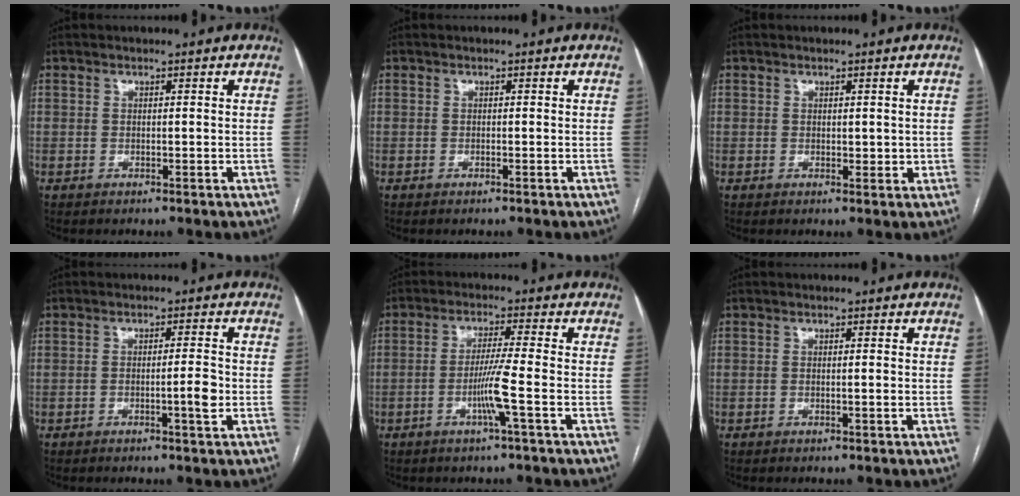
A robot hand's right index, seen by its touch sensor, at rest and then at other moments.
{"total": 0.0}
{"total": 1.6, "force": [0.4, 1.0, 1.1], "torque": [-0.011, -0.005, 0.010]}
{"total": 3.2, "force": [-1.0, 0.1, 3.1], "torque": [-0.046, 0.000, -0.016]}
{"total": 5.5, "force": [-1.9, -1.2, 5.0], "torque": [-0.096, -0.006, -0.039]}
{"total": 0.6, "force": [-0.2, 0.0, 0.6], "torque": [-0.009, 0.001, -0.002]}